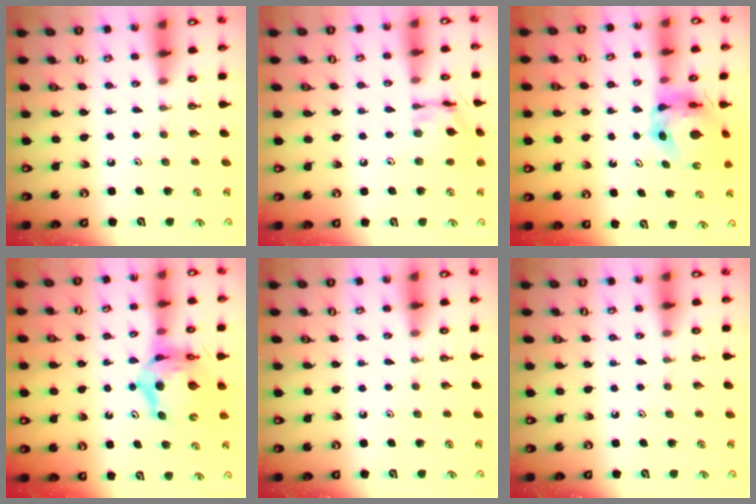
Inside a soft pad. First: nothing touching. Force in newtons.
{"total": 12.1, "press": 12.1, "slide": 0.9}
{"total": 6.5, "press": 6.4, "slide": 0.5}
{"total": 10.3, "press": 10.2, "slide": 1.2}
{"total": 0.0}
{"total": 0.0}